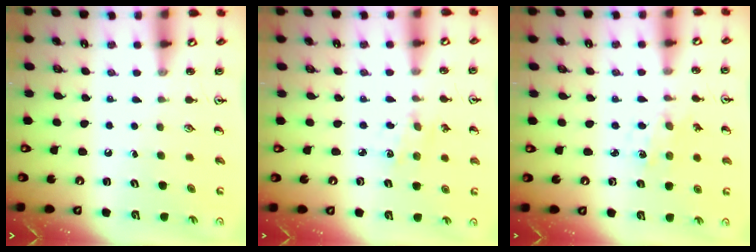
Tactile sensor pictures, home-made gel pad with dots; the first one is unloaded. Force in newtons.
{"total": 1.8, "press": 1.8, "slide": 0.3}
{"total": 1.1, "press": 1.0, "slide": 0.2}